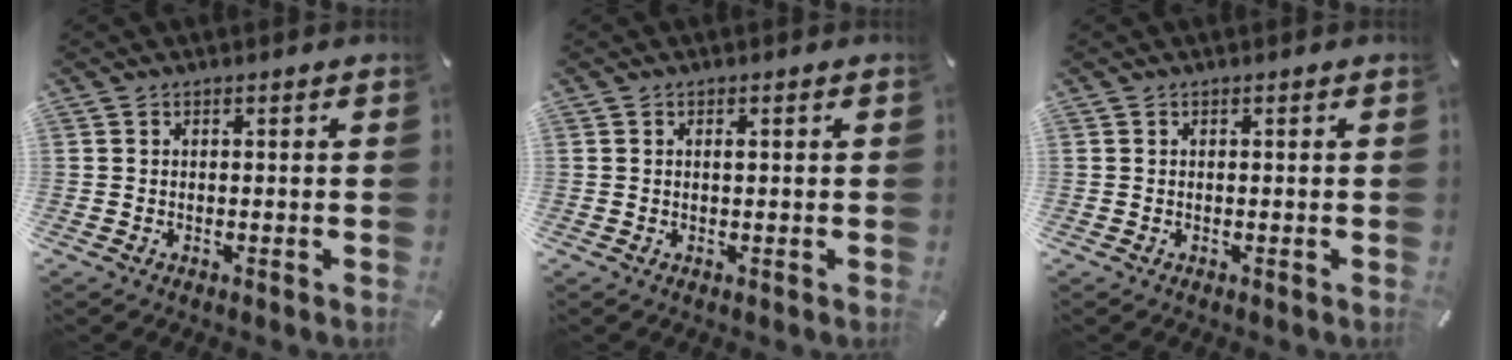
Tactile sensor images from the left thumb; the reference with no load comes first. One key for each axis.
{"total": 0.8, "fx": 0.1, "fy": 0.2, "fz": 0.7, "tx": -0.015, "ty": 0.000, "tz": 0.002}
{"total": 0.0}